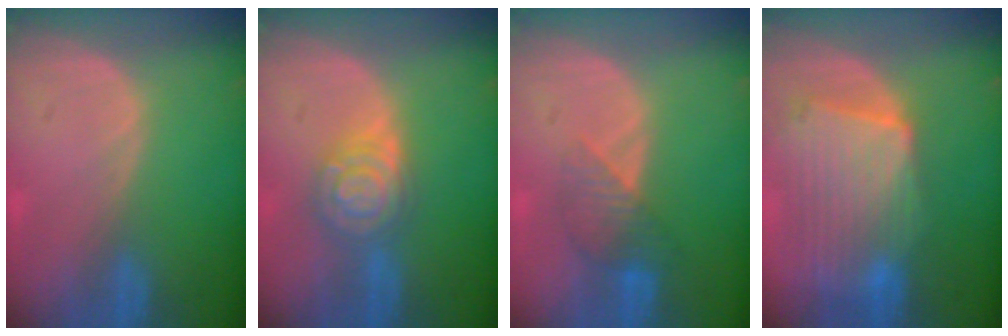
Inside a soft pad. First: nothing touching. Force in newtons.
{"total": 6.6, "press": 6.5, "slide": 0.5}
{"total": 4.0, "press": 4.0, "slide": 0.6}
{"total": 10.5, "press": 9.2, "slide": 5.1}